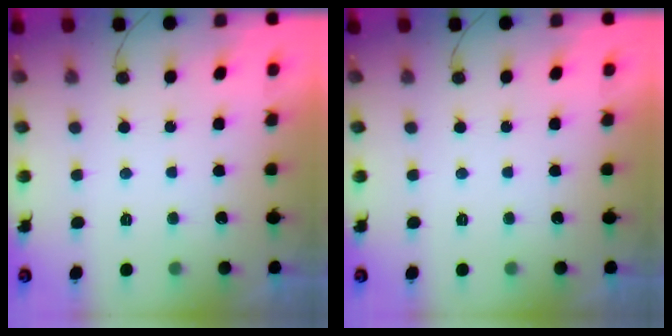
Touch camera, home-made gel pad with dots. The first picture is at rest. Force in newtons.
{"total": 0.0}